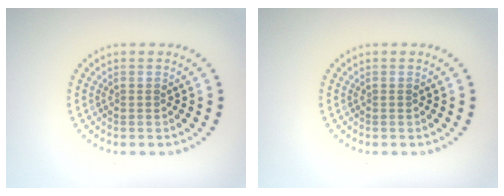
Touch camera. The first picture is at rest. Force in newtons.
{"total": 0.0}